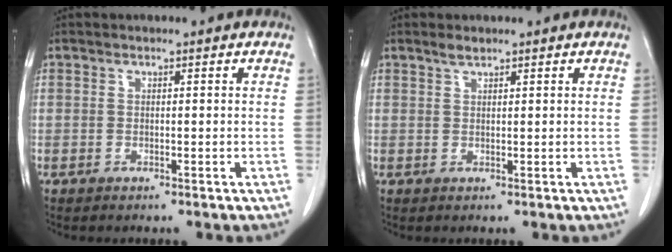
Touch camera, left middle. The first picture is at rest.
{"total": 0.7, "force": [0.7, 0.0, 0.2], "torque": [-0.009, -0.002, 0.016]}